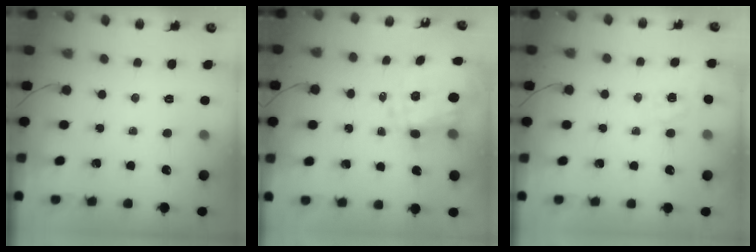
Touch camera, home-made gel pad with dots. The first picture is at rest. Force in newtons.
{"total": 5.2, "press": 4.6, "slide": 2.4}
{"total": 2.5, "press": 1.9, "slide": 1.6}